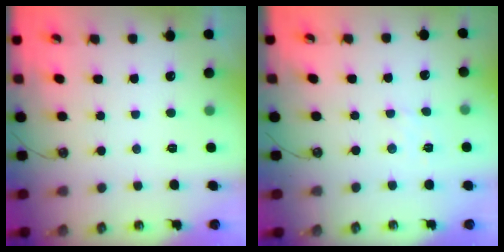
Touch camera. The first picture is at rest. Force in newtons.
{"total": 2.1, "press": 2.1, "slide": 0.4}